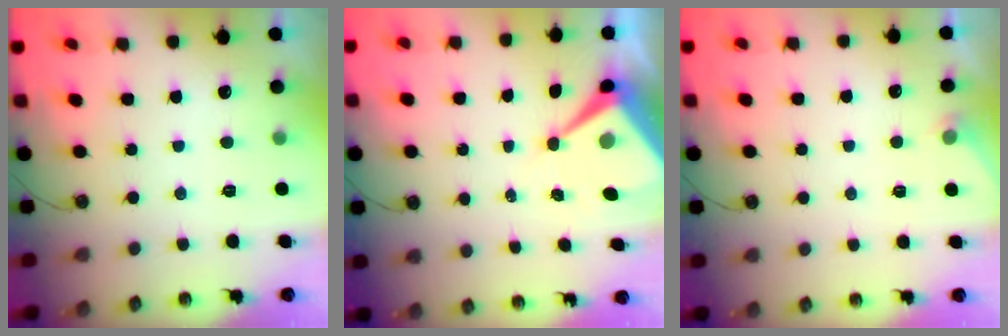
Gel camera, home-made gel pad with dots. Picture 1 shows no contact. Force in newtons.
{"total": 9.0, "press": 9.0, "slide": 0.9}
{"total": 3.3, "press": 3.3, "slide": 0.5}